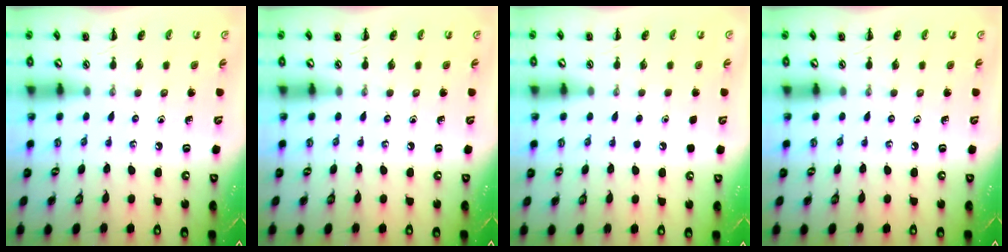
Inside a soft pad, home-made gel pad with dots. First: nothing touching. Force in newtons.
{"total": 0.0}
{"total": 1.7, "press": 1.7, "slide": 0.1}
{"total": 0.0}